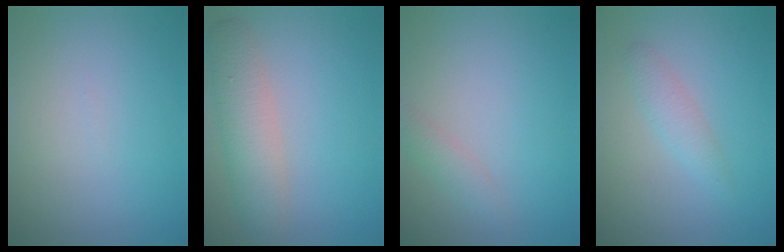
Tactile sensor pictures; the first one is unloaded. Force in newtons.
{"total": 4.1, "press": 4.1, "slide": 0.2}
{"total": 1.5, "press": 1.5, "slide": 0.0}
{"total": 1.8, "press": 1.8, "slide": 0.0}